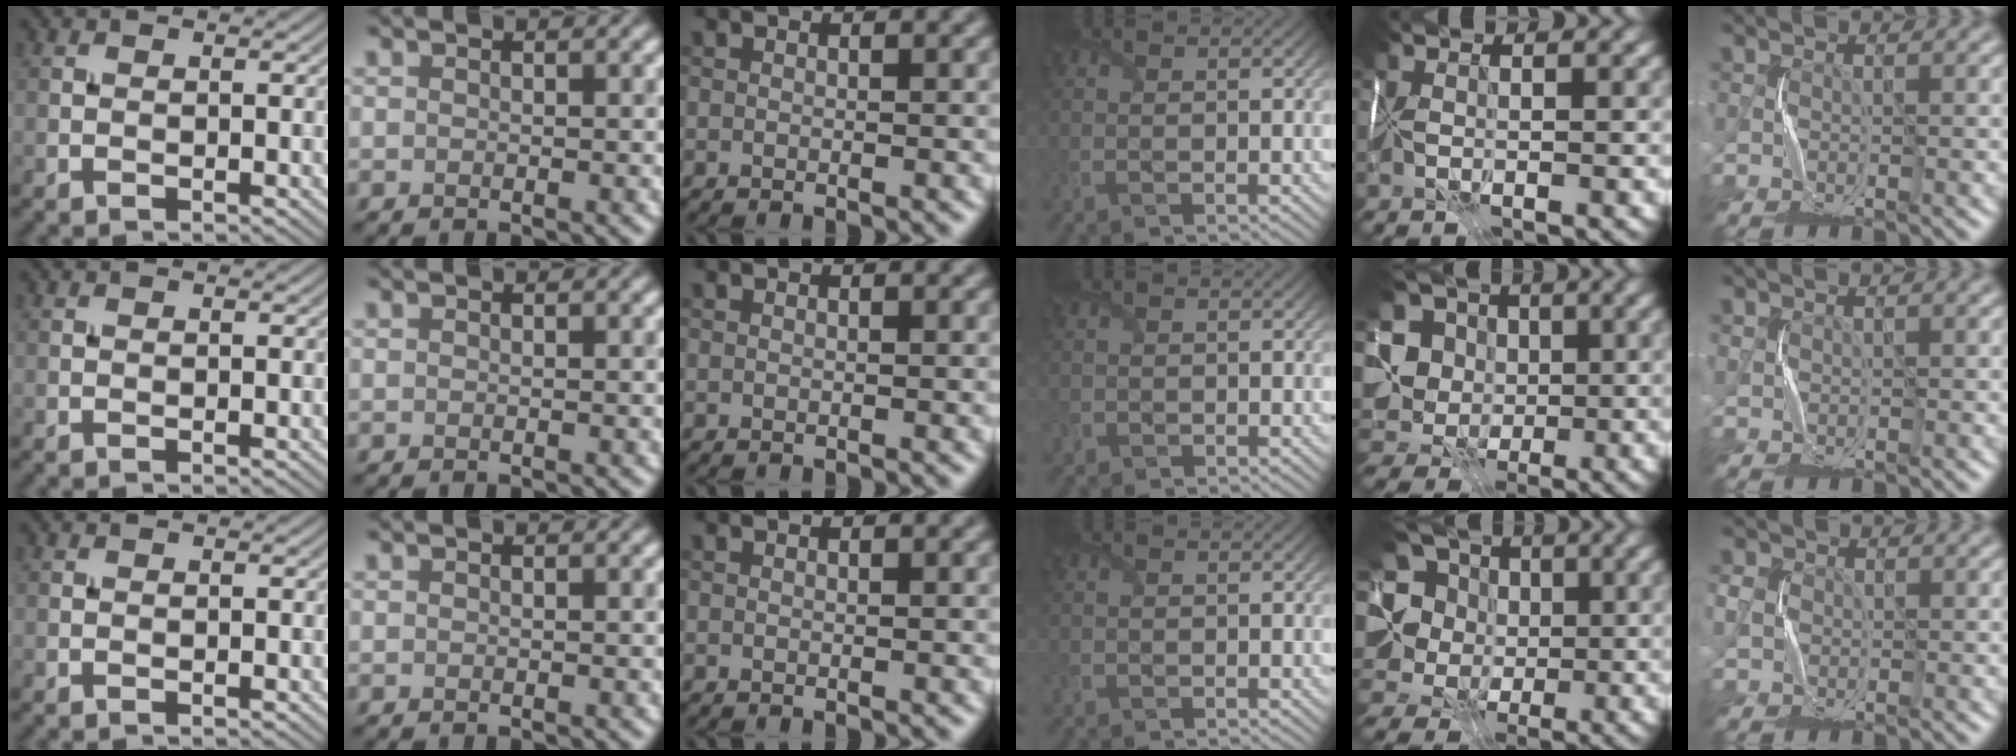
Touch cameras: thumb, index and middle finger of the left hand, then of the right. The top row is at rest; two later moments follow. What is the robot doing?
{"motion": "fold", "object": "shipping label"}